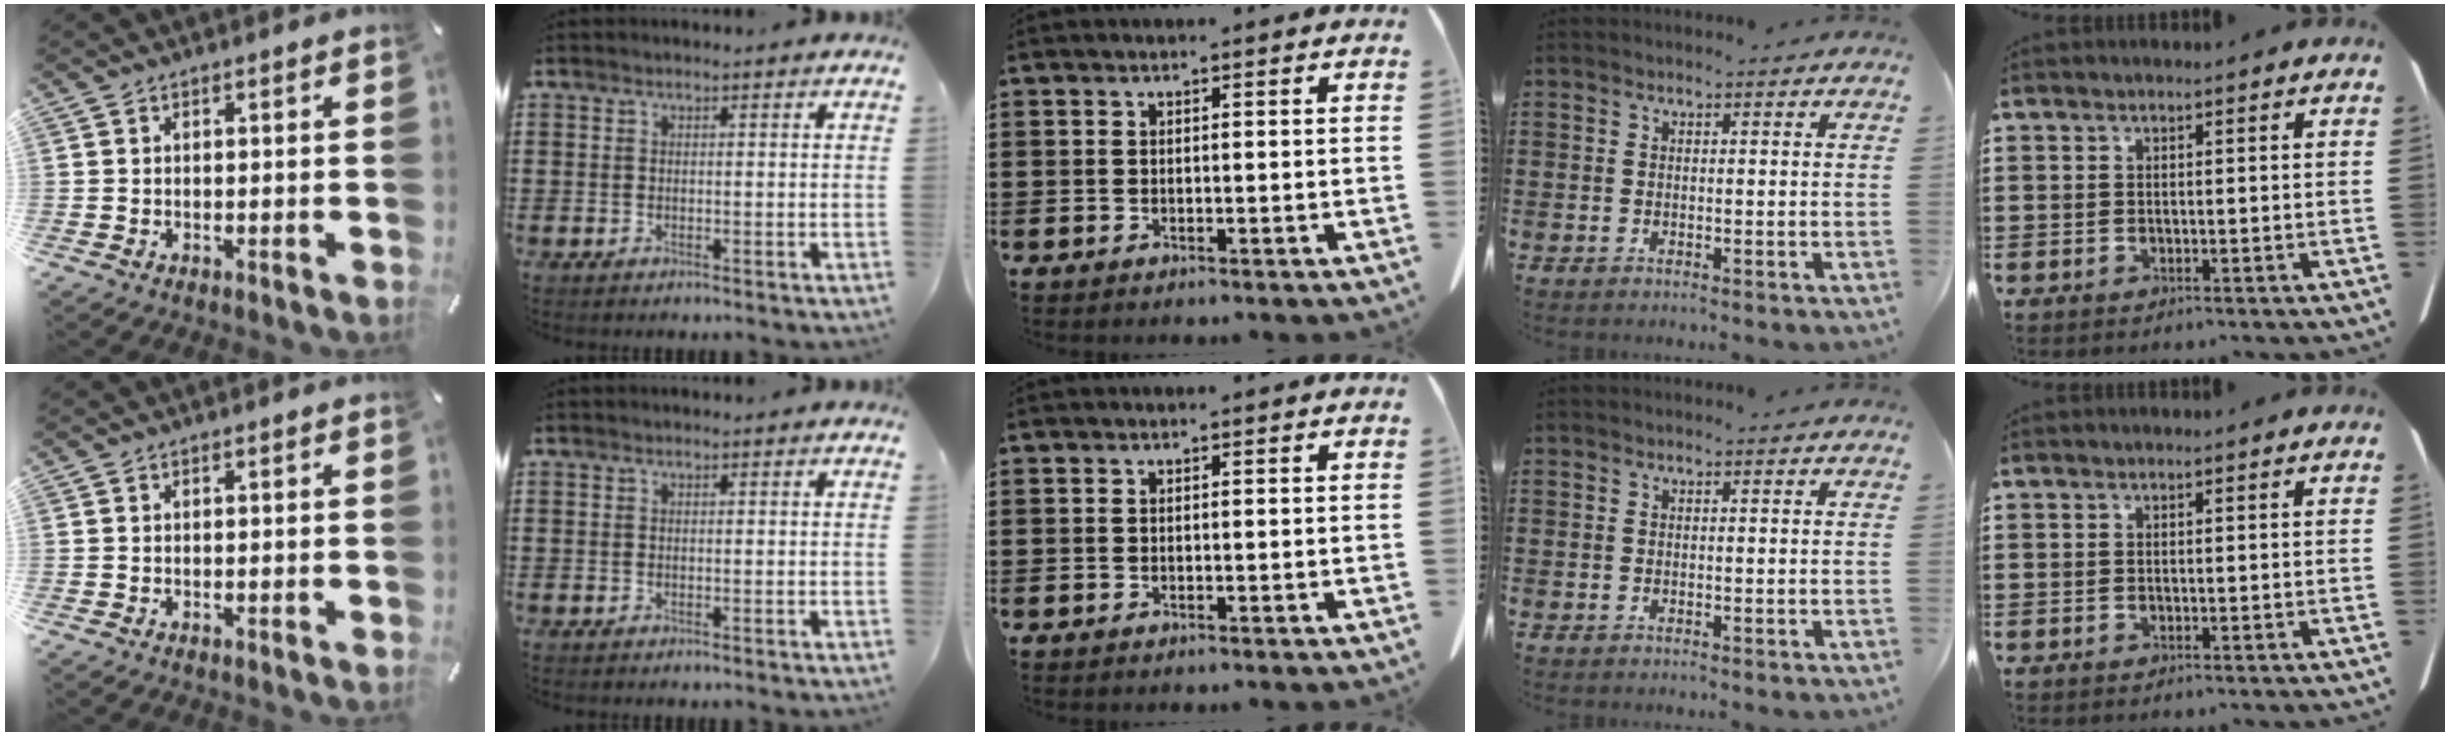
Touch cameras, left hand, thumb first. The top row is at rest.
{}